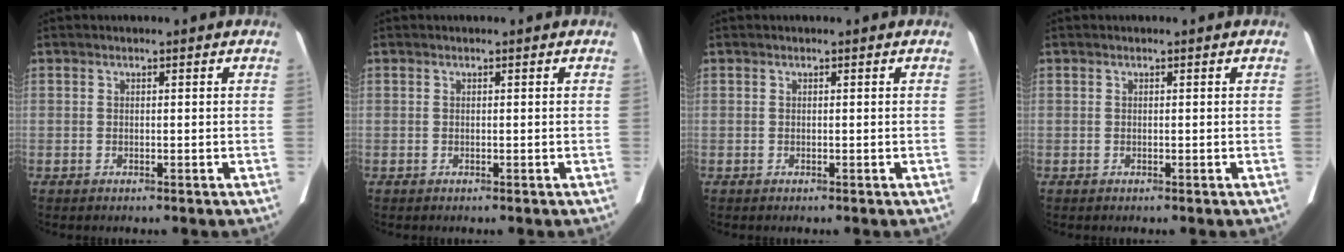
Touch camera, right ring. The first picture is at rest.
{"total": 0.0}
{"total": 0.0}
{"total": 0.0}